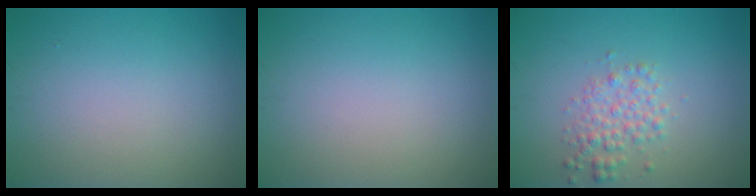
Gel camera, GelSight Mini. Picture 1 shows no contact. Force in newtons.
{"total": 0.0}
{"total": 2.5, "press": 2.5, "slide": 0.0}